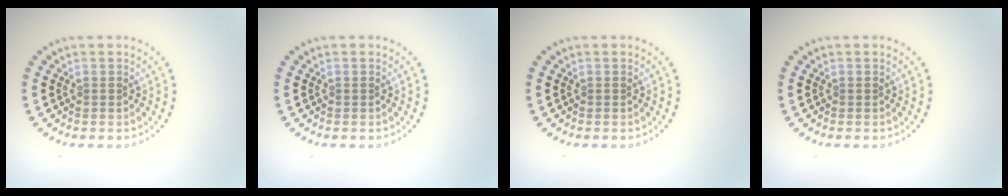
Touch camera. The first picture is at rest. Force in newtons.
{"total": 0.0}
{"total": 0.0}
{"total": 0.0}